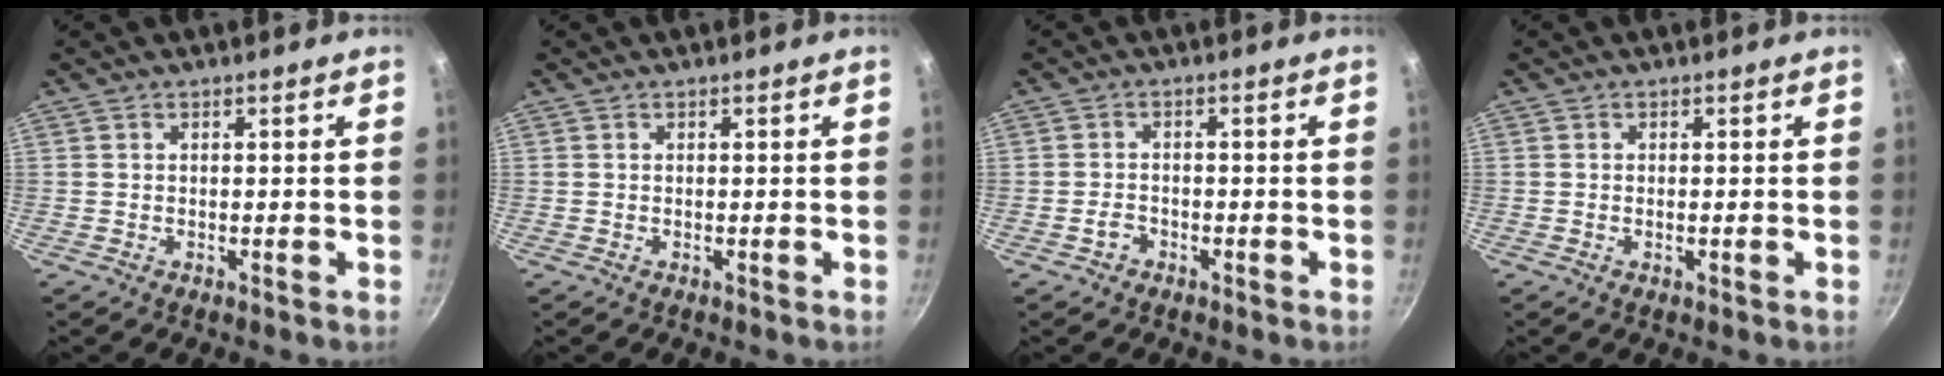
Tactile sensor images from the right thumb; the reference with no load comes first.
{"total": 0.0}
{"total": 2.1, "force": [-1.3, 1.5, 0.8], "torque": [-0.008, 0.017, -0.019]}
{"total": 0.8, "force": [-0.2, 0.3, 0.7], "torque": [-0.012, 0.001, -0.004]}